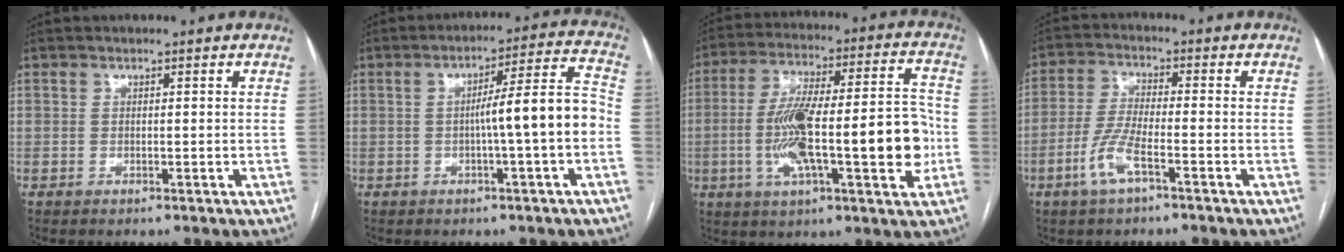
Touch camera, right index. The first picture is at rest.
{"total": 9.4, "force": [-1.8, -0.5, 9.2], "torque": [-0.135, 0.022, -0.028]}
{"total": 20.6, "force": [-3.5, 3.9, 19.9], "torque": [-0.314, 0.025, -0.046]}
{"total": 6.3, "force": [-3.1, 1.3, 5.3], "torque": [-0.121, -0.001, -0.062]}